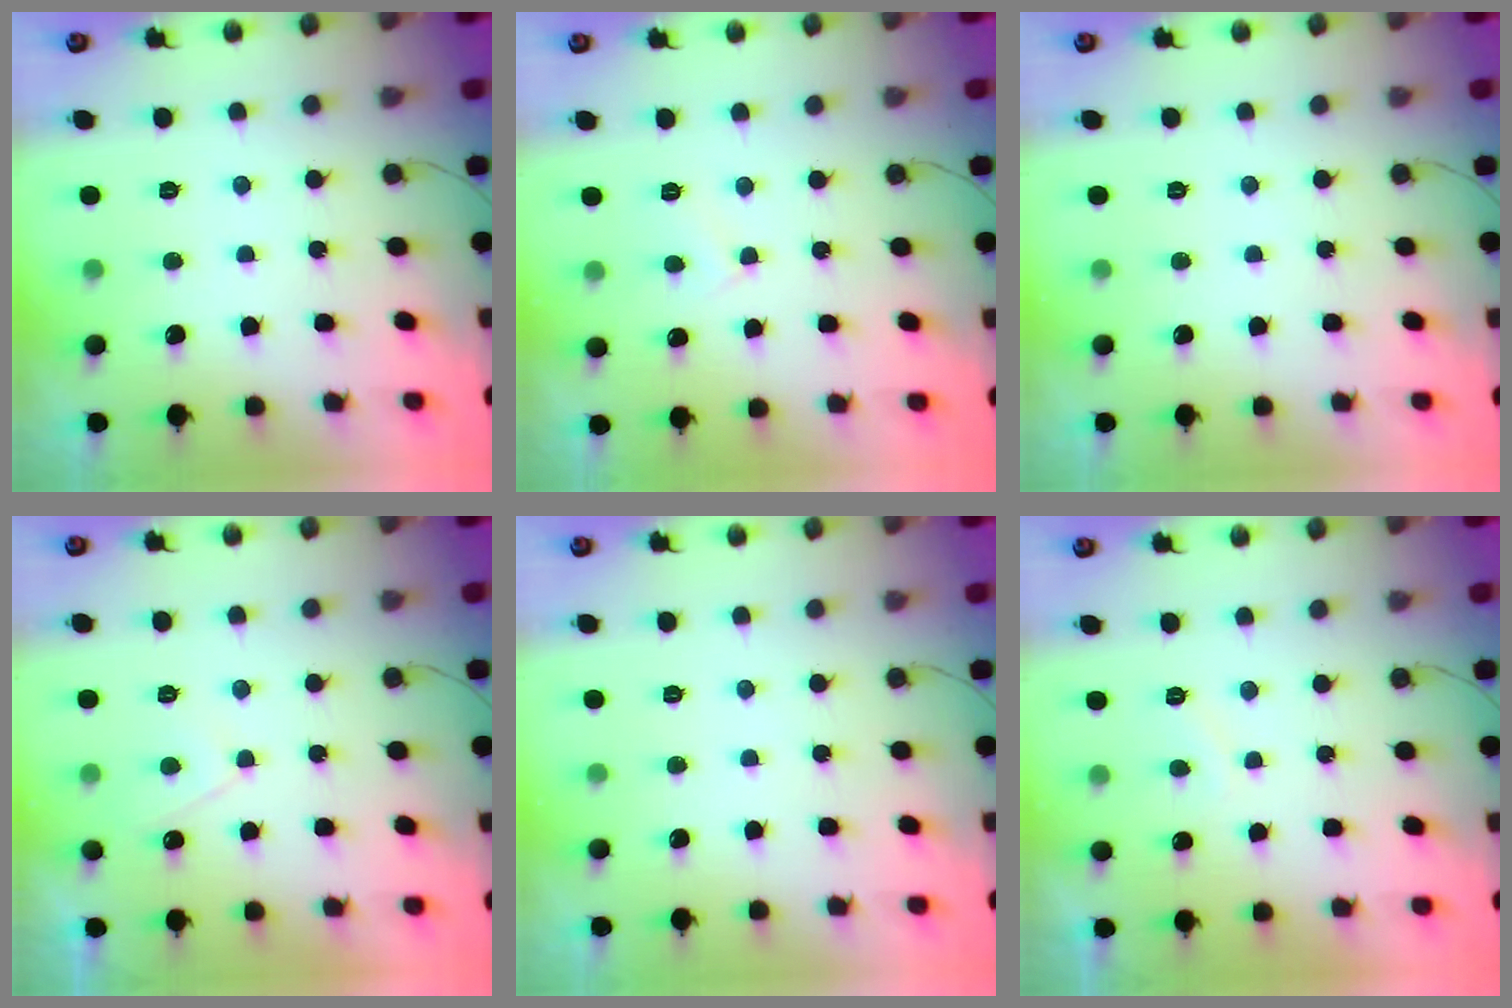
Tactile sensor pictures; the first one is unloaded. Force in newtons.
{"total": 4.1, "press": 4.1, "slide": 0.4}
{"total": 0.0}
{"total": 2.4, "press": 2.4, "slide": 0.5}
{"total": 0.0}
{"total": 0.9, "press": 0.7, "slide": 0.6}